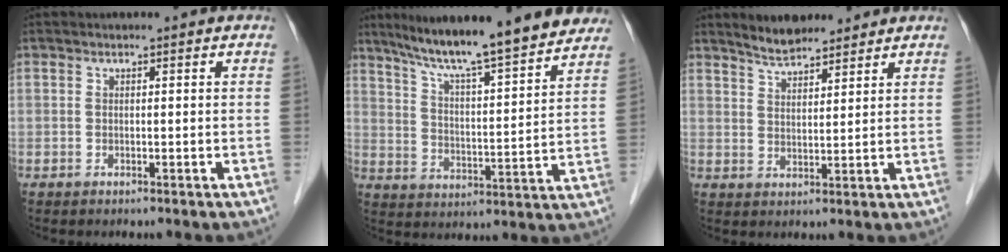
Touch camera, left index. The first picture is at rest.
{"total": 19.7, "force": [17.2, 1.4, 9.5], "torque": [-0.148, 0.007, 0.248]}
{"total": 5.8, "force": [5.3, 1.5, 2.0], "torque": [-0.045, 0.014, 0.099]}